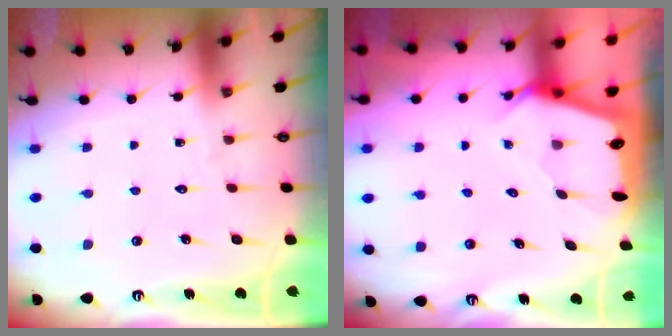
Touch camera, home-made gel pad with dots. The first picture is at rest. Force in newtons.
{"total": 2.3, "press": 2.3, "slide": 0.2}